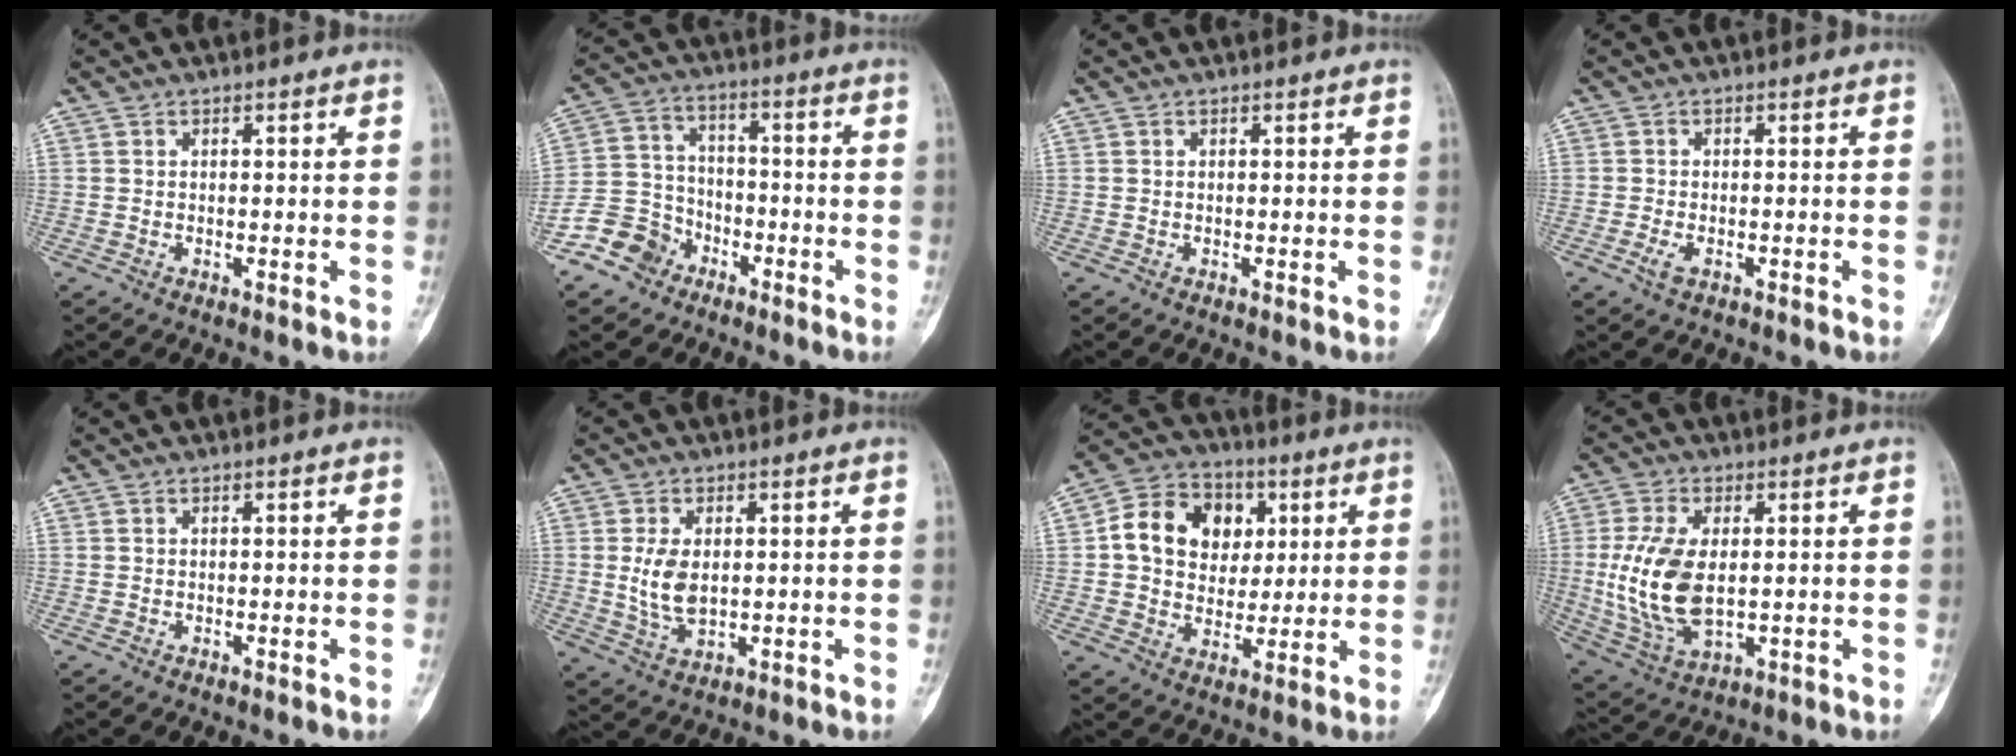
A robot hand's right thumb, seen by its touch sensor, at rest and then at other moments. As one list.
[{"total": 9.4, "force": [-5.9, 7.1, 2.0], "torque": [-0.019, 0.051, -0.119]}, {"total": 0.0}, {"total": 2.2, "force": [-1.0, 1.1, 1.6], "torque": [-0.039, 0.002, -0.020]}, {"total": 0.0}, {"total": 6.7, "force": [0.6, 4.0, 5.4], "torque": [-0.099, -0.009, 0.019]}, {"total": 14.5, "force": [3.1, 11.7, 8.0], "torque": [-0.101, 0.007, 0.048]}, {"total": 14.3, "force": [0.2, 7.9, 11.9], "torque": [-0.245, -0.012, 0.017]}]